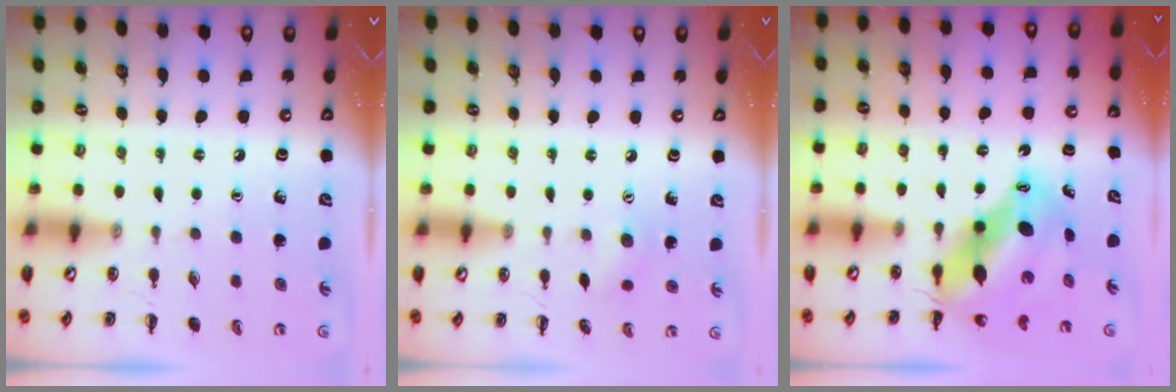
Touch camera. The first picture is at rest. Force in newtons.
{"total": 4.4, "press": 4.3, "slide": 1.1}
{"total": 9.9, "press": 9.6, "slide": 2.6}